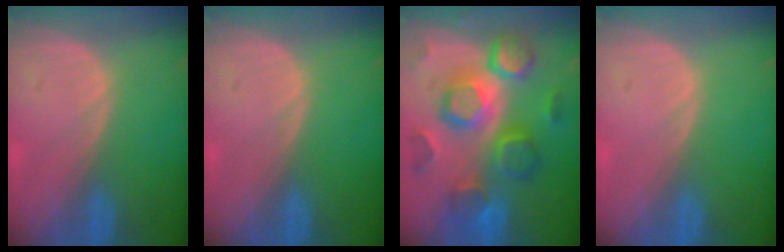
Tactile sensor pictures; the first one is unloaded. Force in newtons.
{"total": 0.0}
{"total": 12.4, "press": 12.4, "slide": 1.1}
{"total": 0.0}